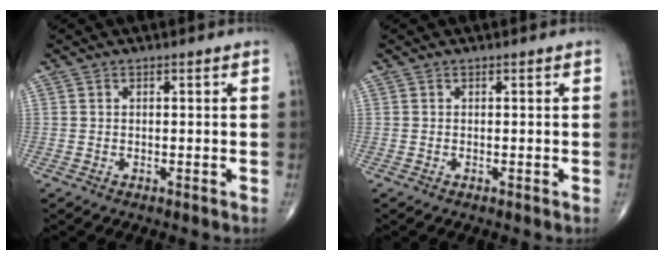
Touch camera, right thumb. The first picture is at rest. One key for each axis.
{"total": 0.0}